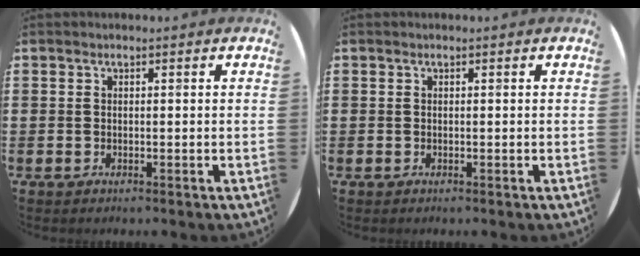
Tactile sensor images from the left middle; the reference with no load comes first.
{"total": 0.0}